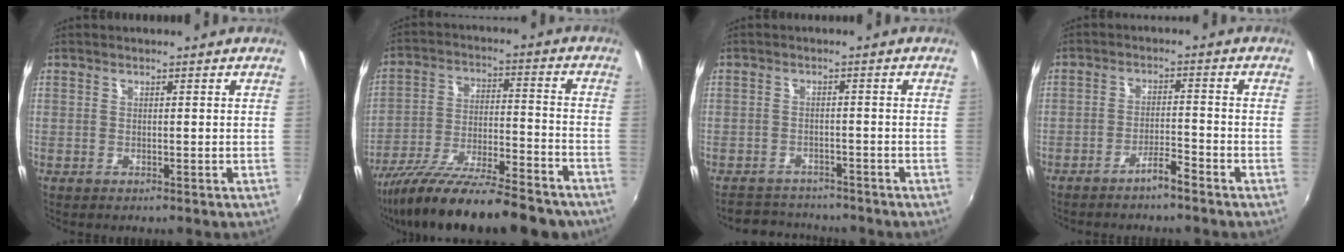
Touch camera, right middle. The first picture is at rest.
{"total": 22.4, "force": [-18.2, 4.4, 12.3], "torque": [-0.215, -0.051, -0.278]}
{"total": 6.3, "force": [-5.9, 2.2, 0.6], "torque": [-0.028, 0.011, -0.091]}
{"total": 3.3, "force": [-2.9, -0.2, 1.5], "torque": [-0.038, 0.004, -0.050]}